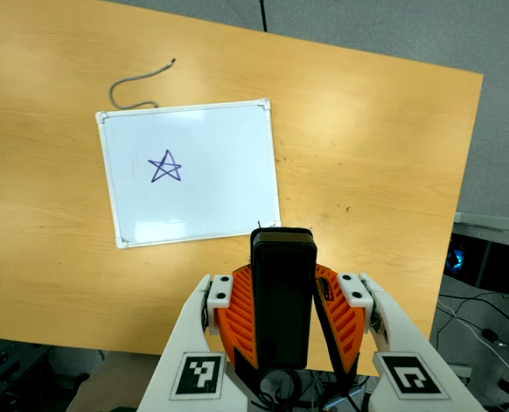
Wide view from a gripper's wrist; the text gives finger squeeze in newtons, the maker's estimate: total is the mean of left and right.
{"total": 6.6, "left": 4.9, "right": 8.2}